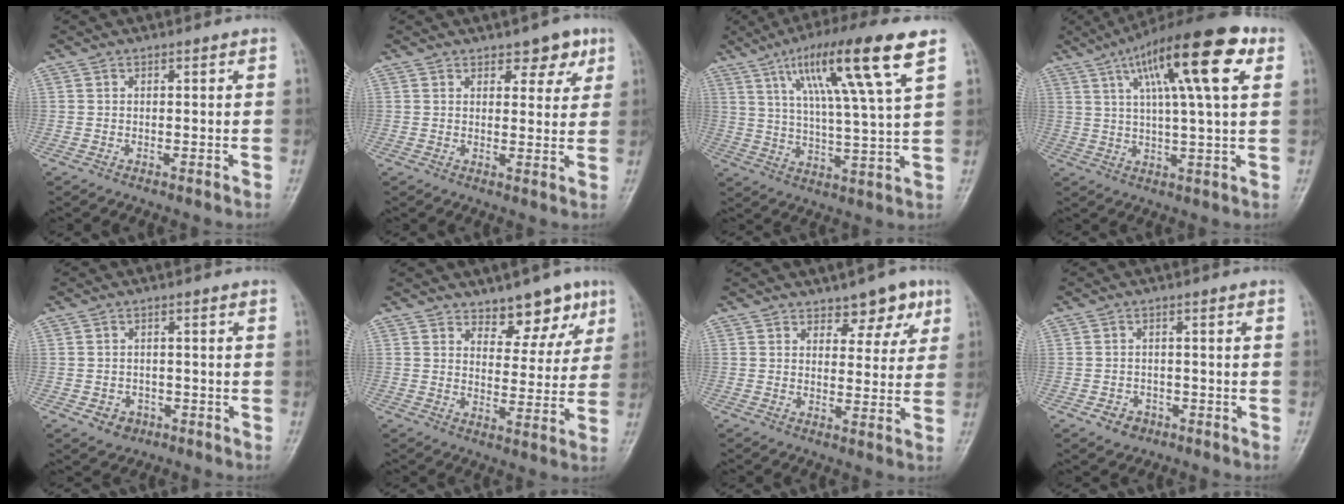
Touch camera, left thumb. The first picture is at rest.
{"total": 5.0, "force": [3.1, 2.7, 2.8], "torque": [-0.007, -0.016, 0.040]}
{"total": 17.1, "force": [8.4, 1.4, 14.8], "torque": [-0.254, -0.019, 0.142]}
{"total": 18.7, "force": [7.6, 4.2, 16.6], "torque": [-0.252, 0.006, 0.114]}
{"total": 3.3, "force": [-1.4, 2.8, 1.1], "torque": [-0.002, 0.010, -0.015]}
{"total": 7.9, "force": [5.4, 4.3, 3.8], "torque": [-0.008, -0.032, 0.079]}
{"total": 6.1, "force": [3.8, 3.4, 3.3], "torque": [-0.009, -0.019, 0.050]}
{"total": 3.2, "force": [-1.6, 2.5, 1.0], "torque": [-0.004, 0.012, -0.021]}